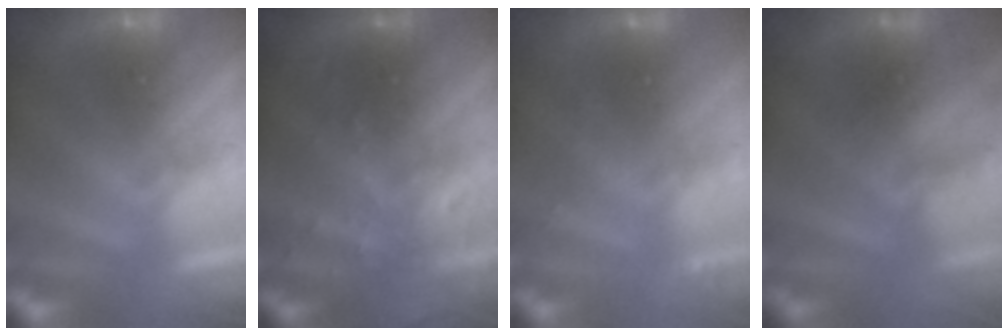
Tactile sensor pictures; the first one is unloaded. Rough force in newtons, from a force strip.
{"total": 2.8}
{"total": 2.0}
{"total": 2.1}